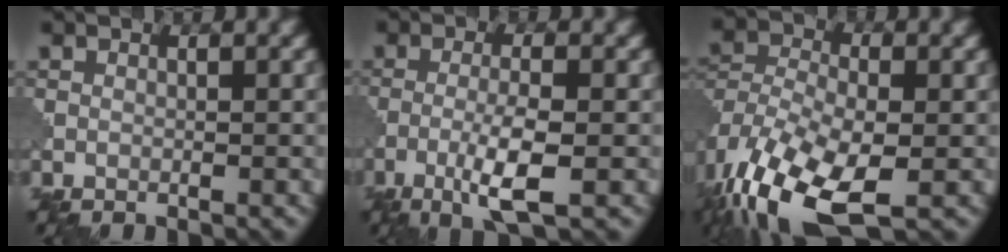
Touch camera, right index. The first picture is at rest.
{"total": 4.5, "force": [-1.7, 0.8, 4.1], "torque": [-0.077, 0.002, -0.037]}
{"total": 13.7, "force": [-7.6, 6.9, 9.0], "torque": [-0.201, -0.036, -0.128]}